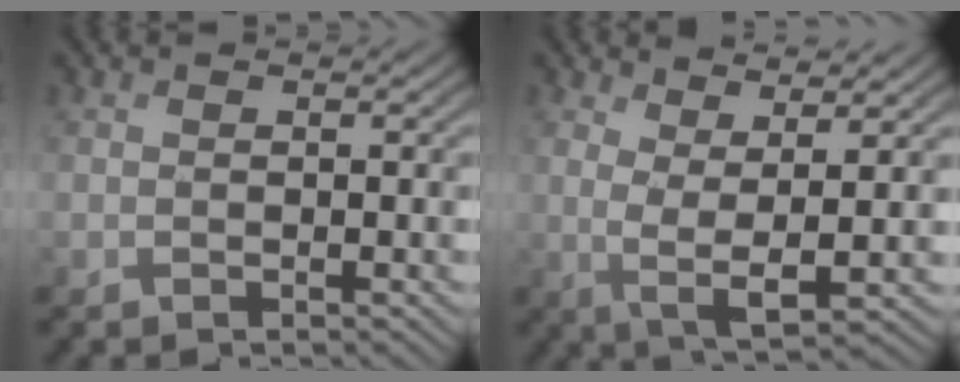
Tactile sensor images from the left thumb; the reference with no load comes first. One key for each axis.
{"total": 5.0, "fx": 1.9, "fy": 0.9, "fz": 4.5, "tx": -0.102, "ty": -0.002, "tz": 0.040}